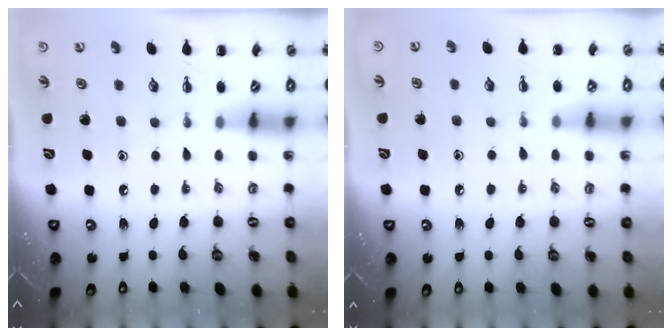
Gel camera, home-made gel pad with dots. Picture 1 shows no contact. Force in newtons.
{"total": 7.8, "press": 7.4, "slide": 2.6}